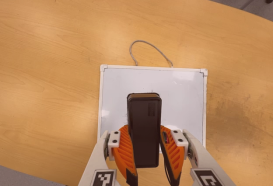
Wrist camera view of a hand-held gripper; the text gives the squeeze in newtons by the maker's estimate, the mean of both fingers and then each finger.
{"total": 10.4, "left": 9.2, "right": 11.6}